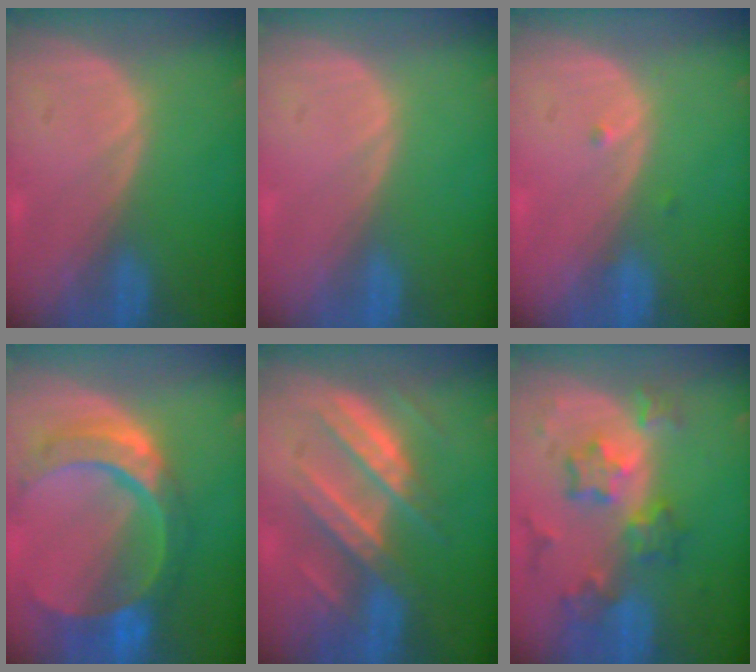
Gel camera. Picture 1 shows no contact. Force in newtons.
{"total": 0.0}
{"total": 0.9, "press": 0.7, "slide": 0.5}
{"total": 11.1, "press": 9.2, "slide": 6.1}
{"total": 8.1, "press": 8.1, "slide": 0.4}
{"total": 8.6, "press": 7.6, "slide": 4.0}